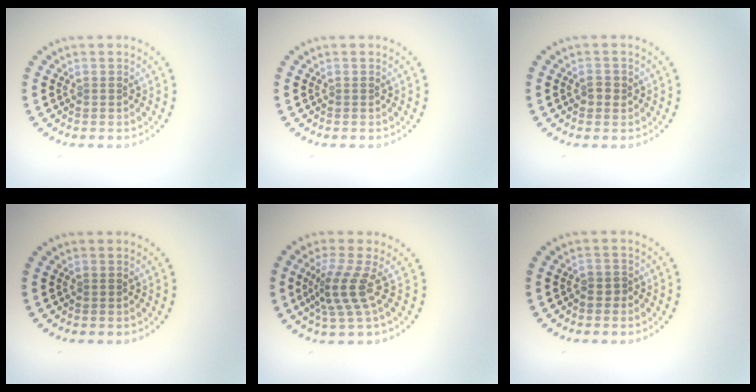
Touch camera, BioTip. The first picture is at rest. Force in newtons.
{"total": 0.0}
{"total": 1.2, "press": 1.2, "slide": 0.2}
{"total": 0.0}
{"total": 3.4, "press": 2.4, "slide": 2.4}
{"total": 0.9, "press": 0.6, "slide": 0.7}